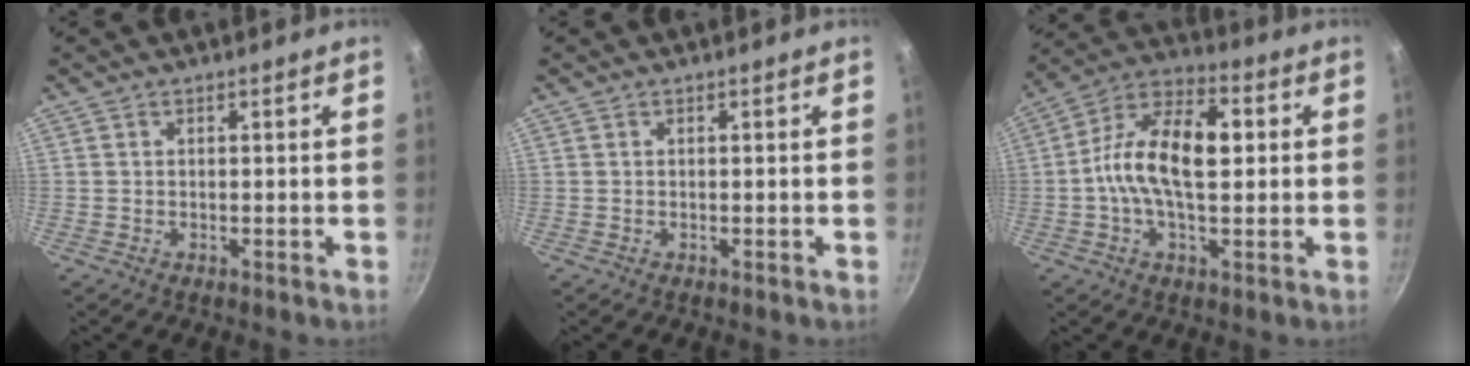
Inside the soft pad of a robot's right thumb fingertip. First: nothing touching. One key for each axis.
{"total": 0.0}
{"total": 15.5, "fx": 0.9, "fy": 8.1, "fz": 13.2, "tx": -0.217, "ty": 0.031, "tz": -0.007}